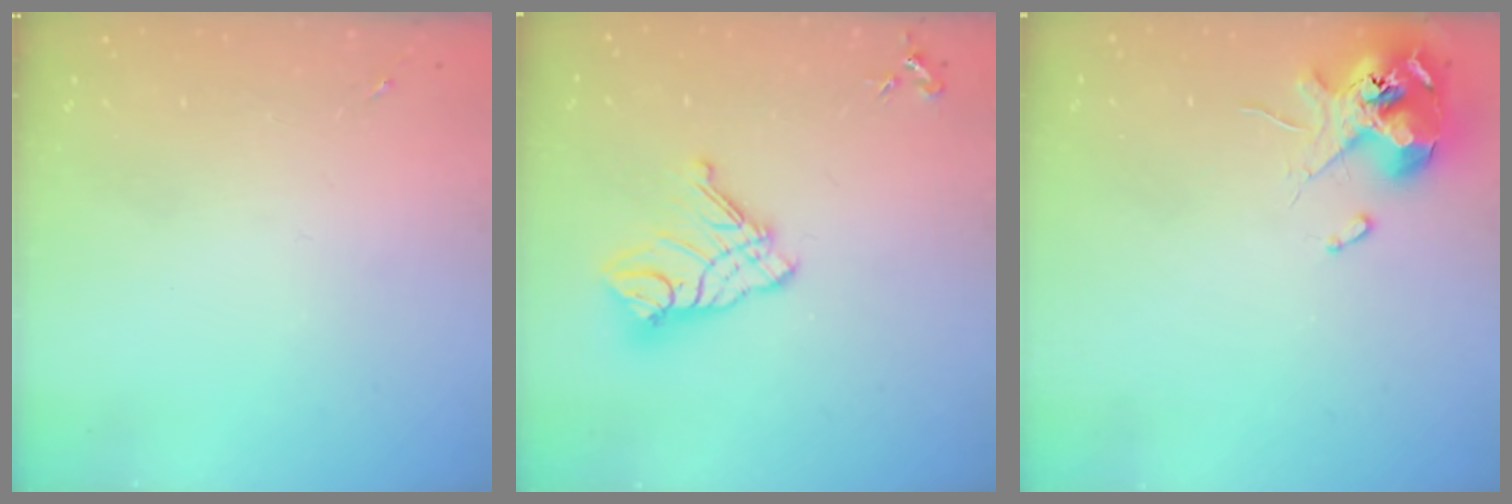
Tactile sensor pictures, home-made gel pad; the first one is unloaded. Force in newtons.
{"total": 14.1, "press": 14.1, "slide": 1.5}
{"total": 12.1, "press": 11.9, "slide": 1.8}